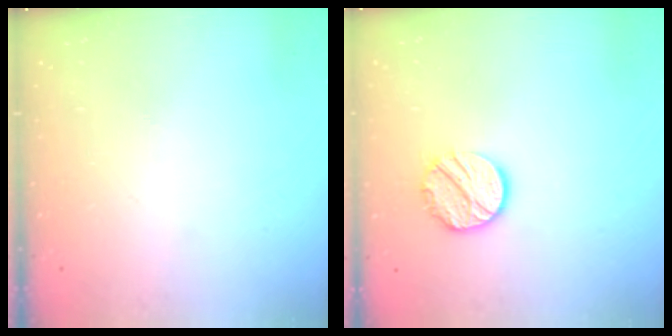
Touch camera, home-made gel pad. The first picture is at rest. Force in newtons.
{"total": 10.1, "press": 10.1, "slide": 0.5}